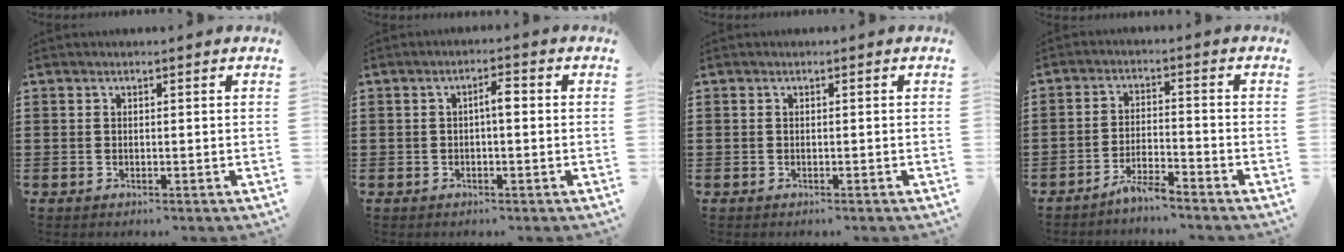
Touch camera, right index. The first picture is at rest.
{"total": 2.5, "force": [-0.1, 0.7, 2.4], "torque": [-0.046, 0.005, -0.004]}
{"total": 0.0}
{"total": 3.5, "force": [-3.3, 0.0, 1.2], "torque": [-0.029, 0.005, -0.068]}